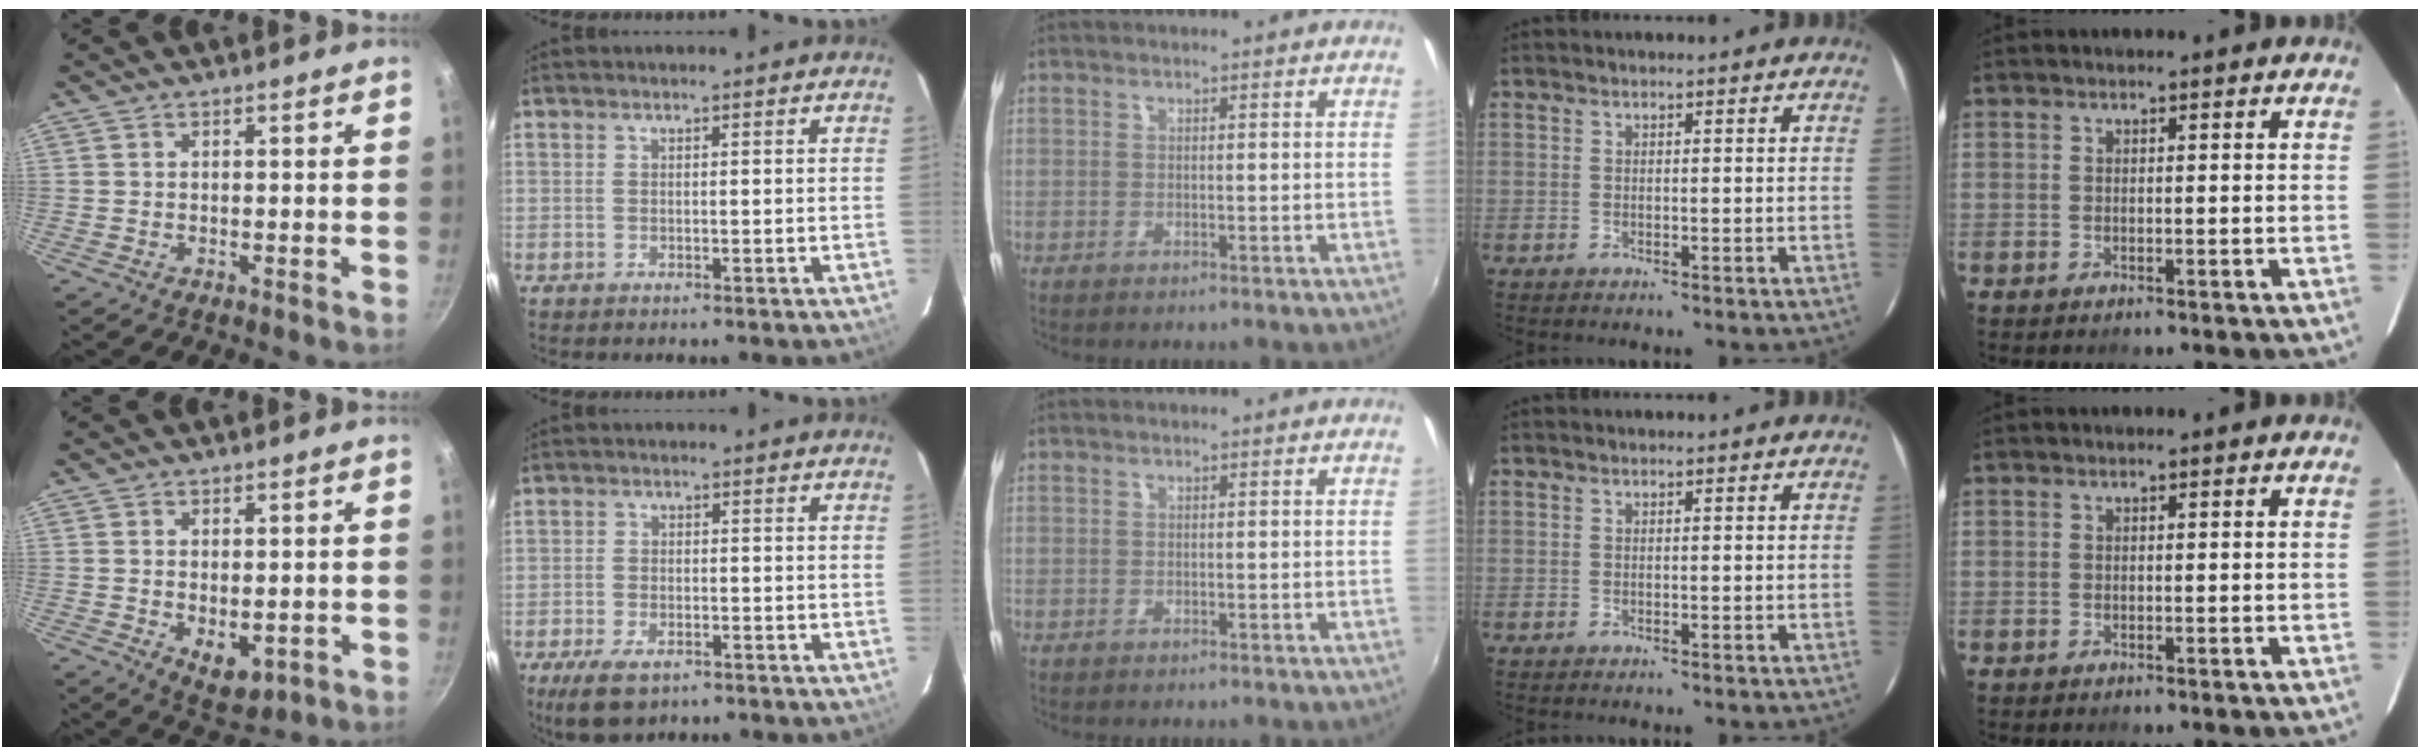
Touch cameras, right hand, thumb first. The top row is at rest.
{"thumb": {"total": 6.5, "force": [-1.0, 3.8, 5.1], "torque": [-0.068, -0.011, -0.003]}, "index": {"total": 7.4, "force": [-4.9, 3.4, 4.3], "torque": [-0.111, -0.016, -0.085]}}